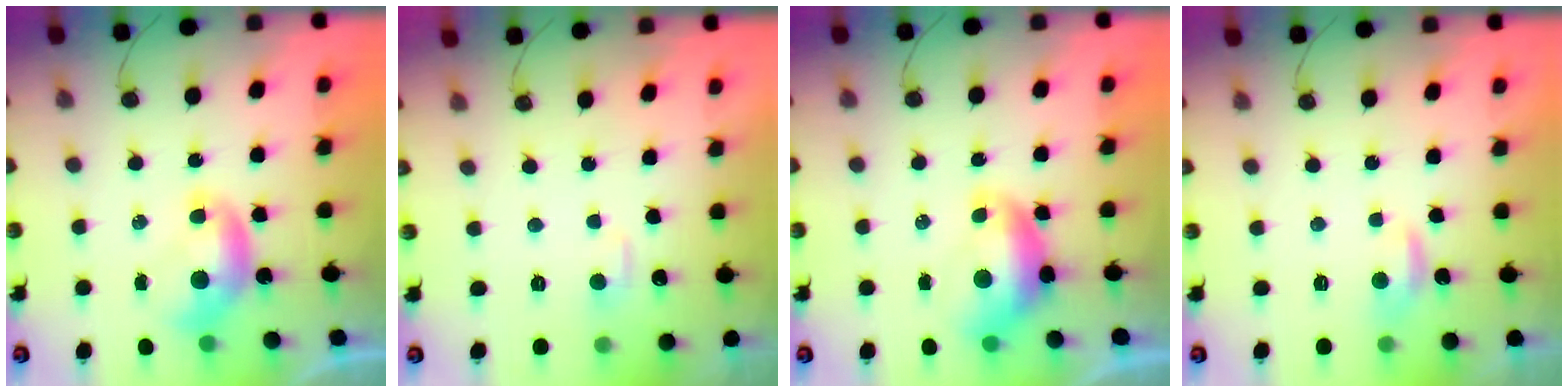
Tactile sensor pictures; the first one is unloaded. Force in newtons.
{"total": 2.4, "press": 2.3, "slide": 0.5}
{"total": 1.1, "press": 1.0, "slide": 0.4}
{"total": 1.3, "press": 1.2, "slide": 0.5}